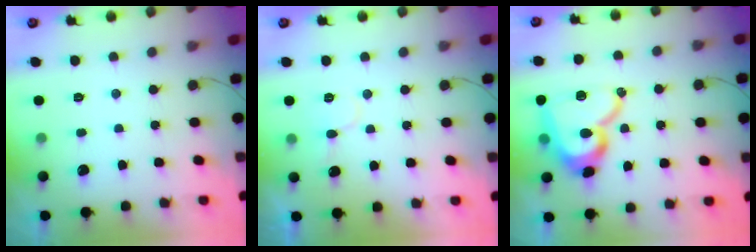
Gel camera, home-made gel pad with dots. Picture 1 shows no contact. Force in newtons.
{"total": 7.5, "press": 7.5, "slide": 0.5}
{"total": 17.8, "press": 17.7, "slide": 1.7}